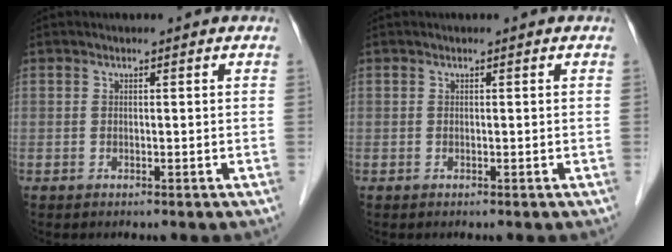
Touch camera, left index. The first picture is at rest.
{"total": 0.0}